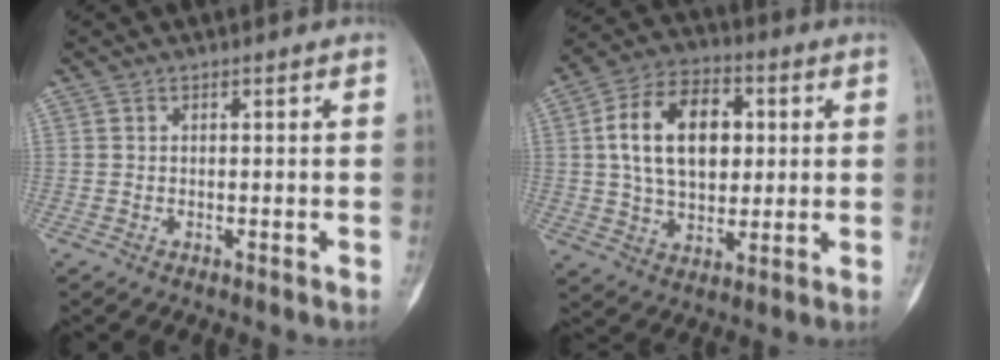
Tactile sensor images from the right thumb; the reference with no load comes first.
{"total": 16.6, "force": [2.9, 10.8, 12.3], "torque": [-0.179, 0.009, 0.047]}